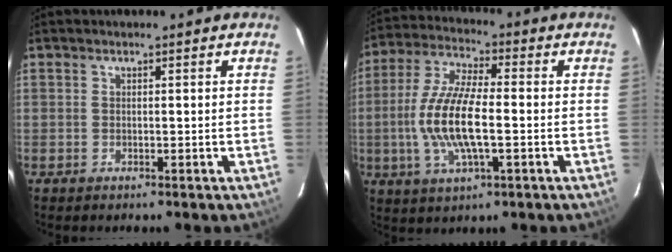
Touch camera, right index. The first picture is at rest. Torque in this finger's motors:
{"motor_torque": [1.49, -0.65, 1.04, 0.21]}